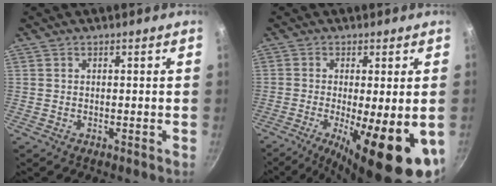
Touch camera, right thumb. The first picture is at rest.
{"total": 17.8, "force": [-5.4, 4.9, 16.2], "torque": [-0.236, -0.016, -0.070]}